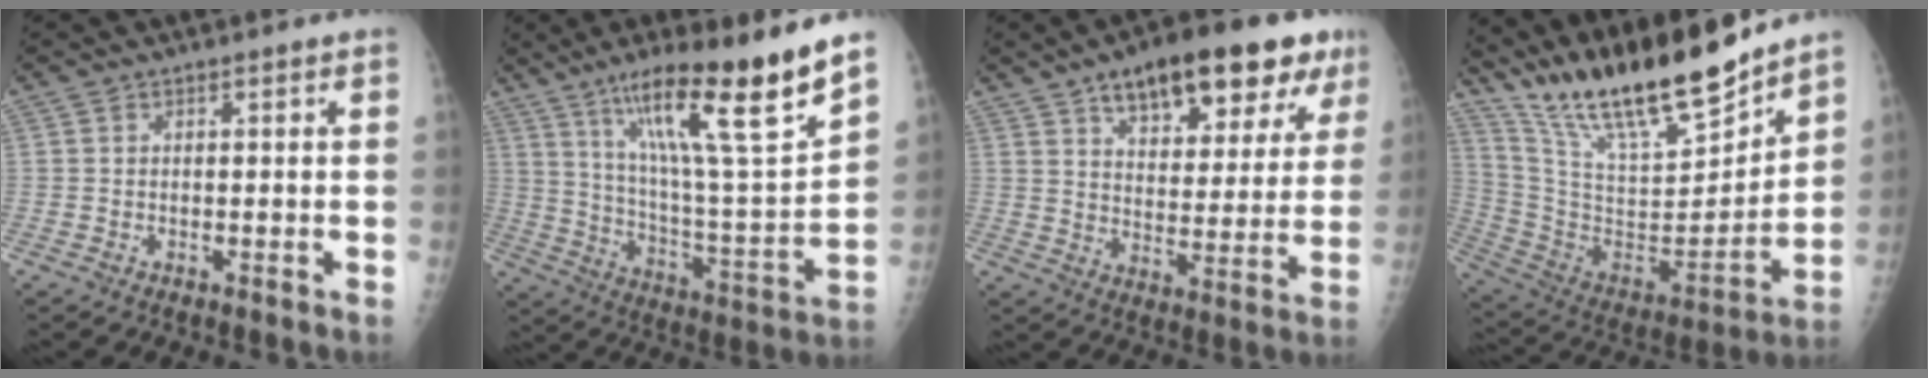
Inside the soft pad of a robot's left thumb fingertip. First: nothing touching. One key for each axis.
{"total": 22.7, "fx": 14.7, "fy": 1.8, "fz": 17.2, "tx": -0.258, "ty": -0.064, "tz": 0.251}
{"total": 20.2, "fx": 11.8, "fy": 8.4, "fz": 14.1, "tx": -0.157, "ty": -0.027, "tz": 0.171}
{"total": 23.9, "fx": 20.2, "fy": 4.6, "fz": 11.8, "tx": -0.173, "ty": -0.107, "tz": 0.360}